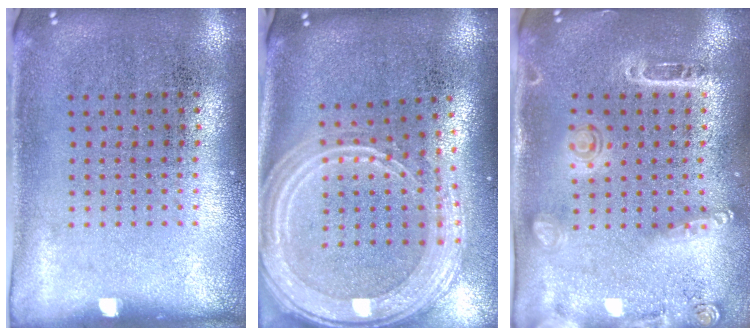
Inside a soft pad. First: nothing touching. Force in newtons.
{"total": 3.1, "press": 2.5, "slide": 1.9}
{"total": 1.6, "press": 1.4, "slide": 0.7}